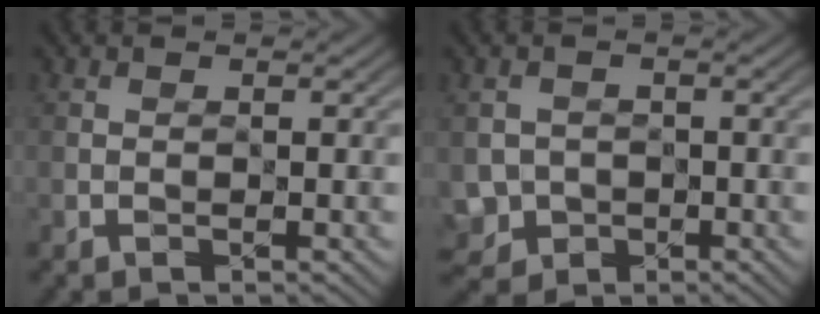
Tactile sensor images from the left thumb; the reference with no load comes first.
{"total": 2.8, "force": [-1.1, 2.5, -0.1], "torque": [-0.003, -0.005, -0.026]}